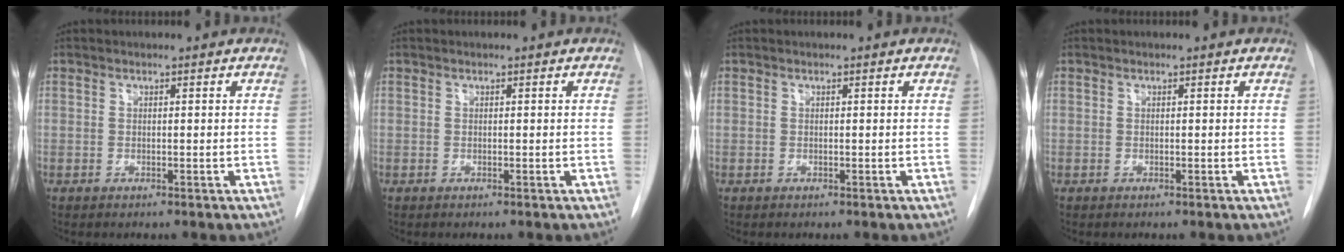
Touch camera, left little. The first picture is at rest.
{"total": 0.0}
{"total": 0.0}
{"total": 0.0}